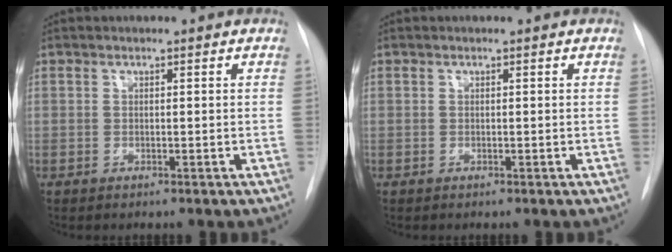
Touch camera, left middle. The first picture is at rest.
{"total": 0.0}